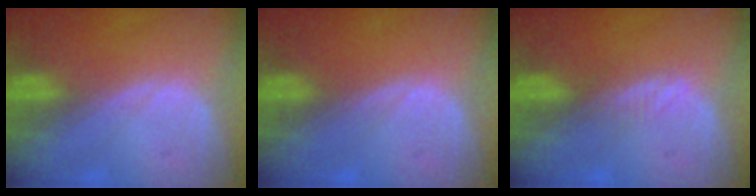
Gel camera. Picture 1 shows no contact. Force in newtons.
{"total": 0.0}
{"total": 1.6, "press": 1.6, "slide": 0.1}